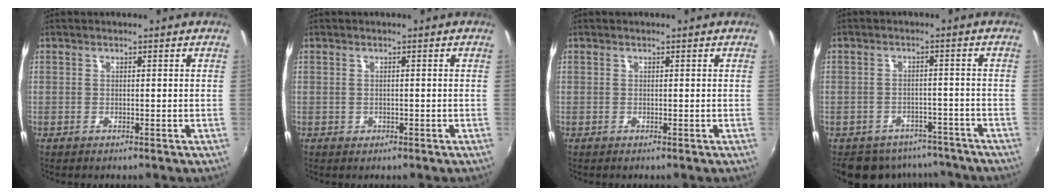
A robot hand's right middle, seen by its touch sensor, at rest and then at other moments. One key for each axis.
{"total": 1.0, "fx": -0.3, "fy": 0.9, "fz": 0.2, "tx": -0.003, "ty": -0.003, "tz": -0.003}
{"total": 0.0}
{"total": 12.1, "fx": -9.9, "fy": 6.2, "fz": 3.1, "tx": -0.077, "ty": 0.011, "tz": -0.123}